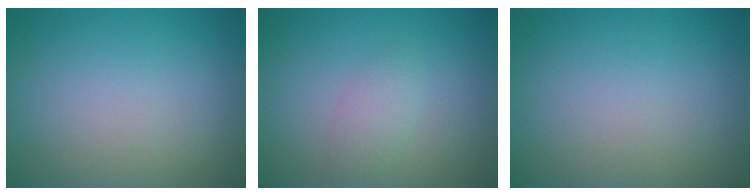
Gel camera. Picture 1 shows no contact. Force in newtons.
{"total": 1.6, "press": 1.6, "slide": 0.1}
{"total": 0.0}